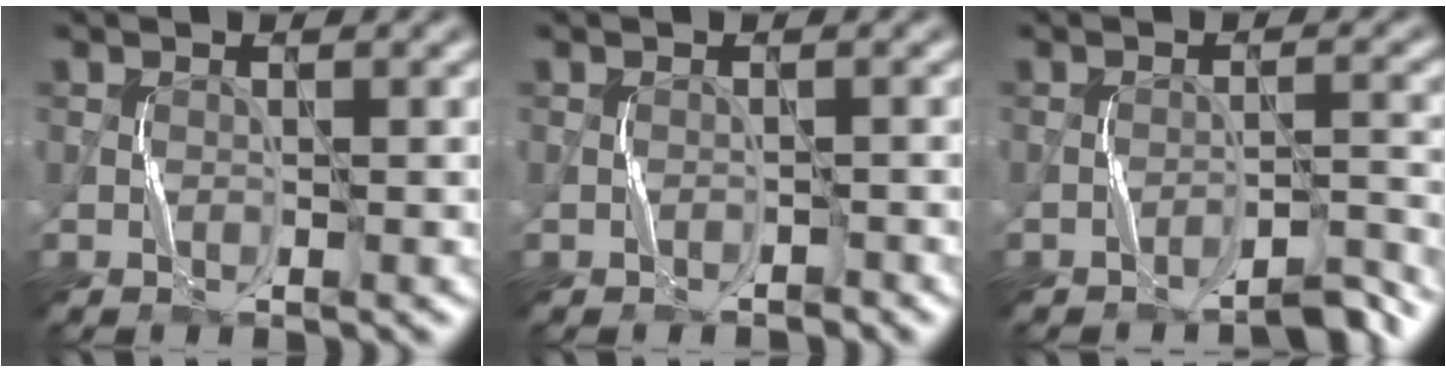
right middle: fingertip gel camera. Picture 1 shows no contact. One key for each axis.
{"total": 0.7, "fx": -0.7, "fy": 0.0, "fz": -0.3, "tx": 0.002, "ty": 0.002, "tz": -0.009}
{"total": 2.7, "fx": -2.5, "fy": 0.1, "fz": 0.9, "tx": -0.011, "ty": 0.012, "tz": -0.042}